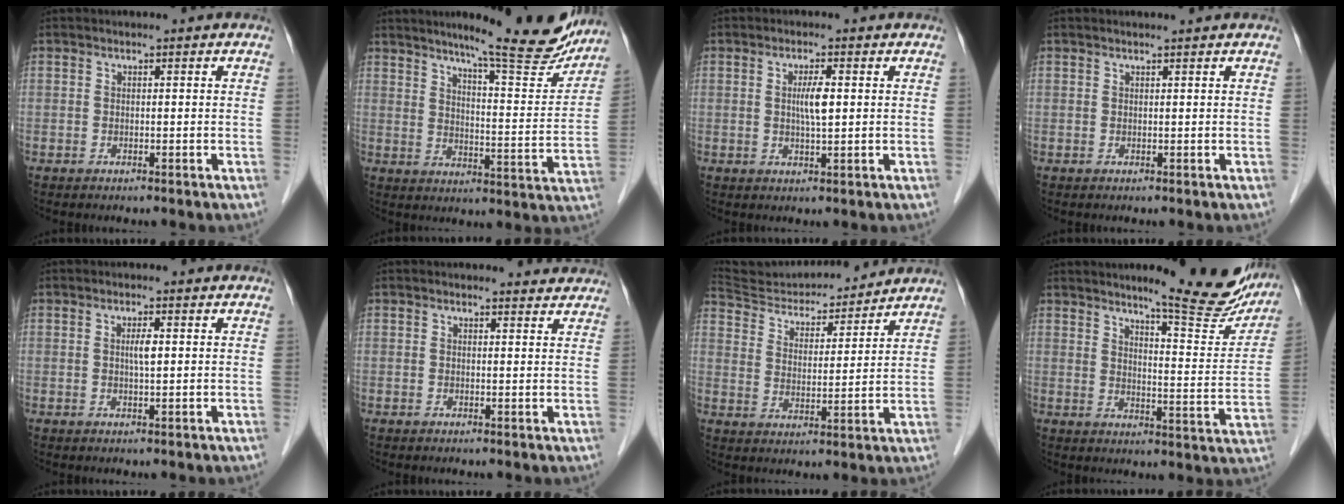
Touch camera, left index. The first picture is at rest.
{"total": 17.5, "force": [15.0, 1.3, 8.8], "torque": [-0.112, -0.041, 0.190]}
{"total": 3.2, "force": [0.1, 0.3, 3.1], "torque": [-0.057, -0.006, 0.000]}
{"total": 0.7, "force": [0.5, -0.2, 0.4], "torque": [-0.006, 0.002, 0.009]}
{"total": 1.7, "force": [0.0, 0.1, 1.7], "torque": [-0.031, -0.003, -0.003]}
{"total": 2.9, "force": [2.9, 0.7, 0.1], "torque": [-0.003, -0.006, 0.017]}
{"total": 16.4, "force": [15.7, 3.0, 3.7], "torque": [-0.063, 0.006, 0.248]}
{"total": 15.5, "force": [13.3, 1.8, 7.9], "torque": [-0.091, -0.046, 0.157]}